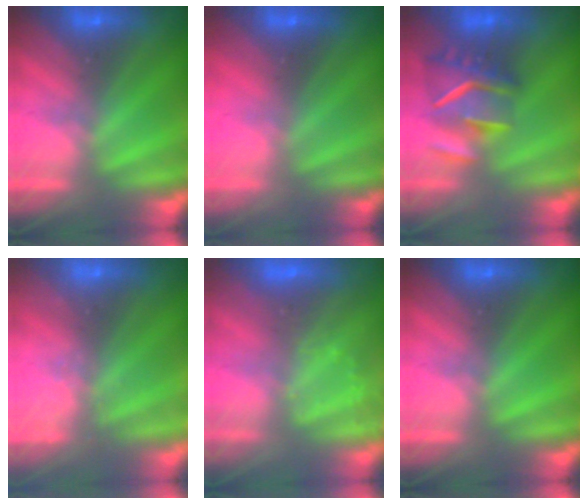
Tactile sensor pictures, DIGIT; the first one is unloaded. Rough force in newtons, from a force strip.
{"total": 3.0}
{"total": 5.6}
{"total": 2.7}
{"total": 3.4}
{"total": 0.0}